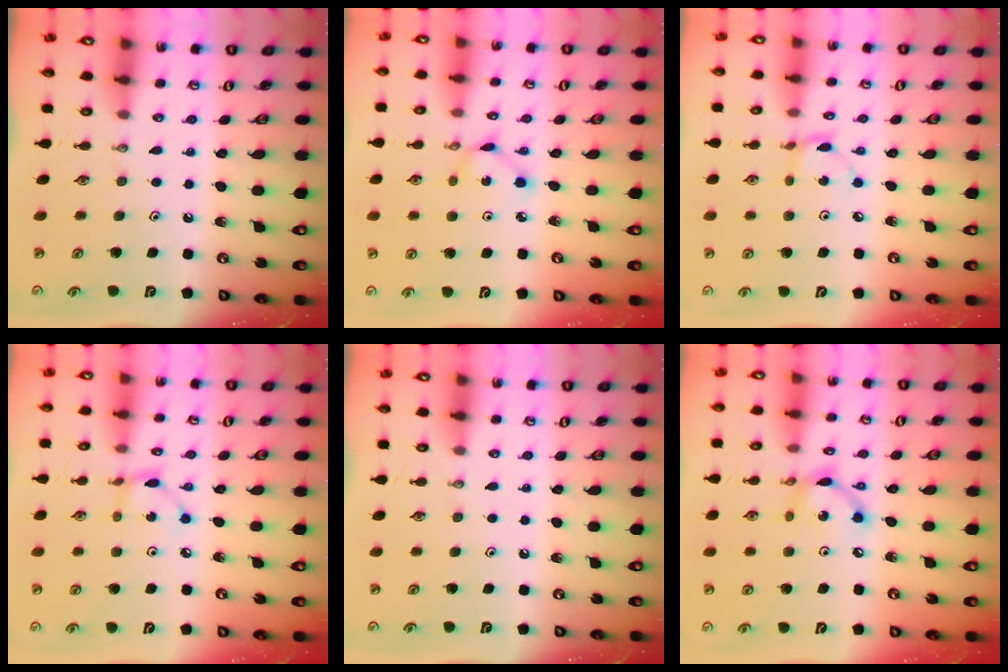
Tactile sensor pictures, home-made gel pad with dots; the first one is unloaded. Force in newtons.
{"total": 2.8, "press": 2.8, "slide": 0.1}
{"total": 2.8, "press": 2.8, "slide": 0.1}
{"total": 2.8, "press": 2.8, "slide": 0.1}
{"total": 0.0}
{"total": 7.7, "press": 7.7, "slide": 0.4}